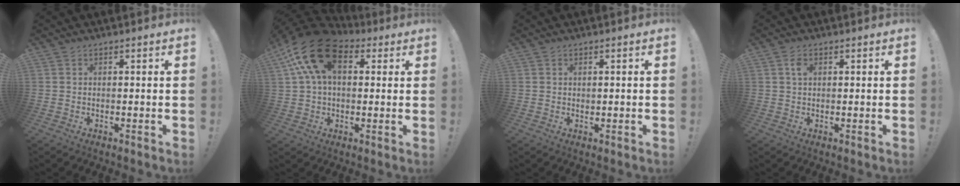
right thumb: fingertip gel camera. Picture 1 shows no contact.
{"total": 18.9, "force": [7.4, 11.2, 13.3], "torque": [-0.256, -0.019, 0.130]}
{"total": 0.8, "force": [0.7, 0.4, 0.0], "torque": [0.000, 0.002, 0.014]}
{"total": 2.4, "force": [0.8, 1.3, 1.8], "torque": [-0.024, -0.001, 0.011]}